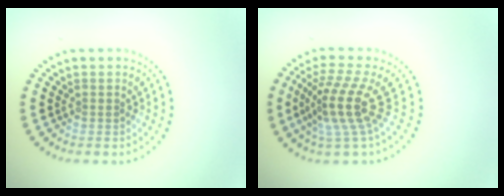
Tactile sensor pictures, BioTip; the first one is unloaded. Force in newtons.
{"total": 4.5, "press": 3.1, "slide": 3.2}